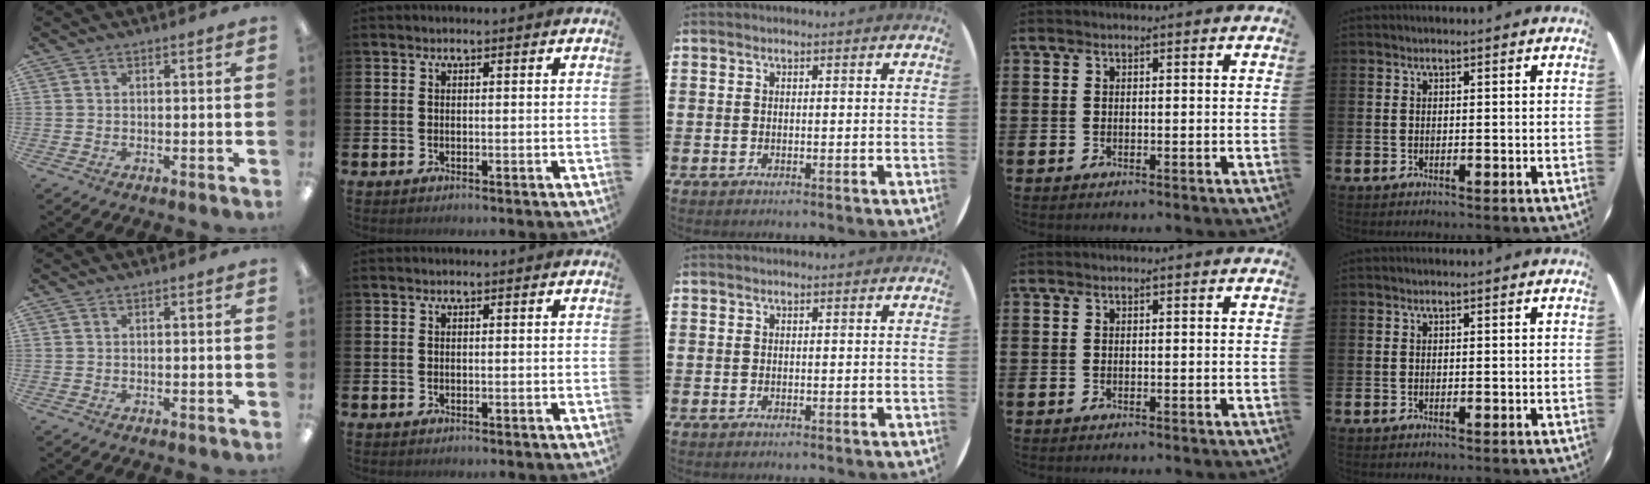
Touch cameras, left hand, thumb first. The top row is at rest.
{}